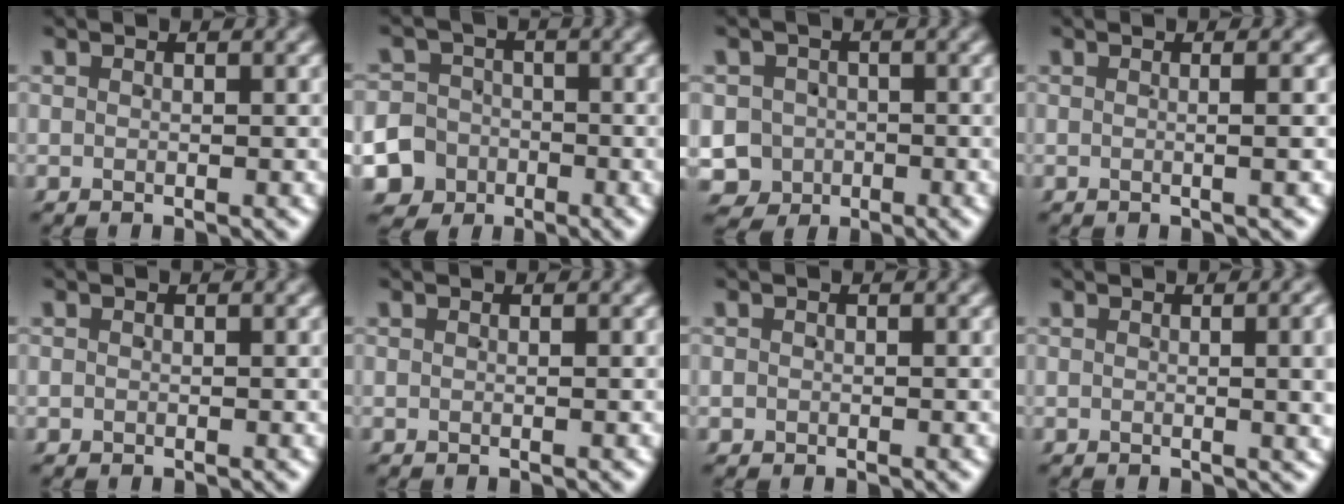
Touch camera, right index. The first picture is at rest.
{"total": 12.8, "force": [-5.6, 11.2, 2.6], "torque": [-0.066, -0.050, -0.100]}
{"total": 10.5, "force": [-2.8, 9.7, 2.9], "torque": [-0.070, -0.041, -0.043]}
{"total": 1.2, "force": [-0.1, -0.8, 0.9], "torque": [-0.015, 0.006, -0.004]}
{"total": 0.0}
{"total": 0.0}
{"total": 0.6, "force": [-0.3, 0.5, 0.0], "torque": [-0.002, -0.004, -0.003]}
{"total": 2.6, "force": [0.5, 0.2, 2.5], "torque": [-0.020, 0.008, 0.004]}